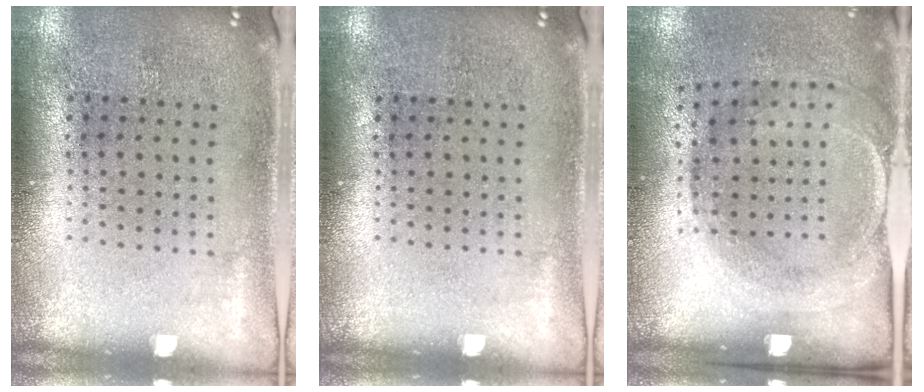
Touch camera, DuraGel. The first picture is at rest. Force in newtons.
{"total": 0.0}
{"total": 1.8, "press": 1.2, "slide": 1.4}